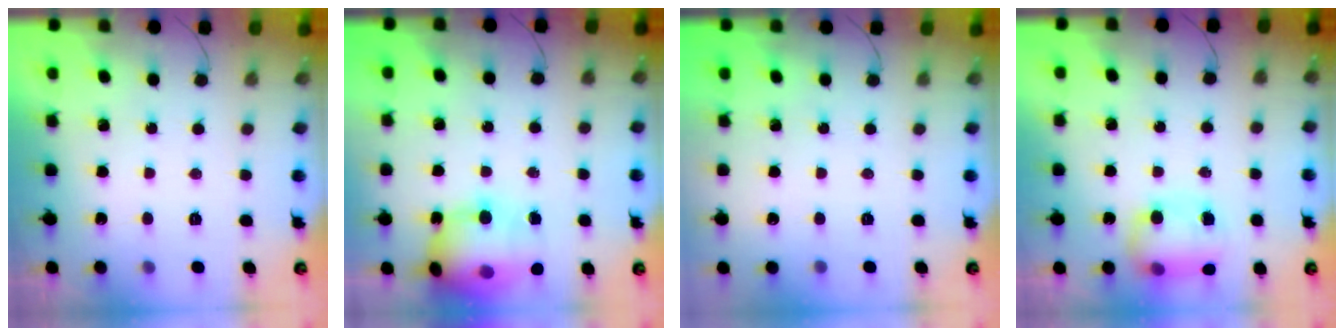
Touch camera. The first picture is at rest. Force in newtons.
{"total": 15.6, "press": 15.1, "slide": 3.9}
{"total": 0.0}
{"total": 8.3, "press": 8.0, "slide": 2.0}